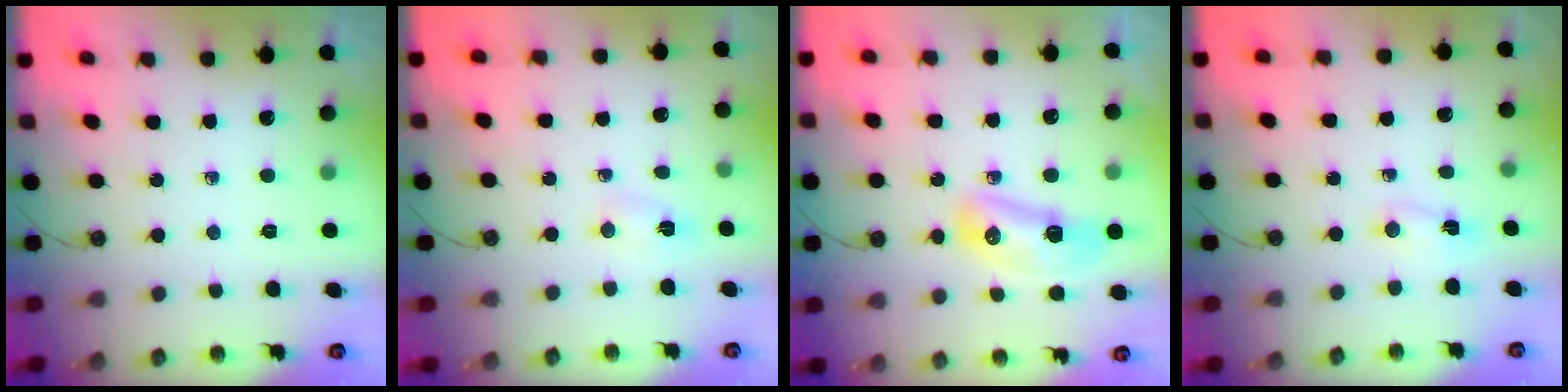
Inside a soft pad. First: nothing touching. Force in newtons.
{"total": 3.0, "press": 1.8, "slide": 2.4}
{"total": 11.7, "press": 10.8, "slide": 4.4}
{"total": 2.0, "press": 1.6, "slide": 1.2}